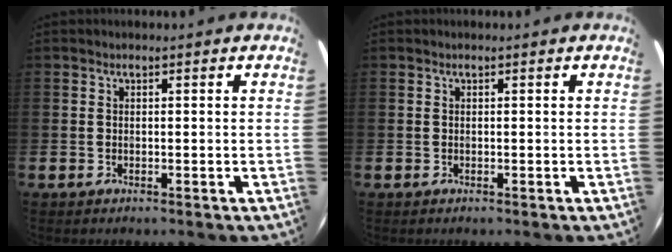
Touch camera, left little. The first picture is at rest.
{"total": 0.0}